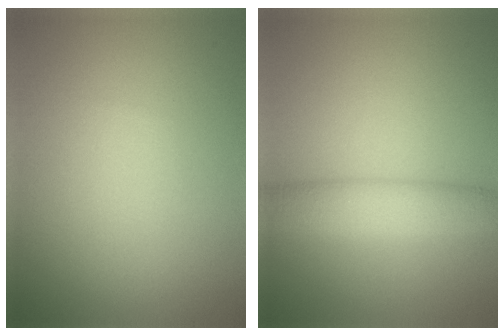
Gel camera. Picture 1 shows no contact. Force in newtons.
{"total": 4.1, "press": 4.1, "slide": 0.1}